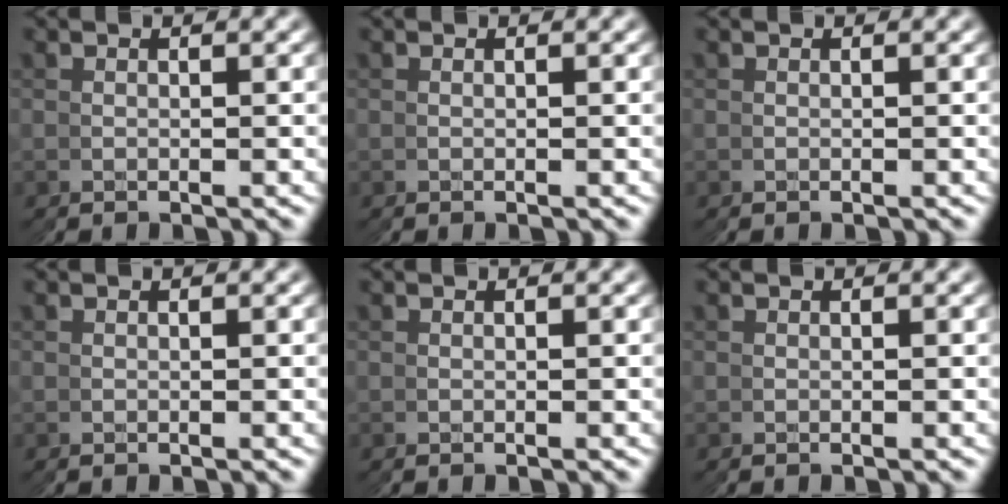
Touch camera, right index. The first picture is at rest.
{"total": 0.0}
{"total": 0.0}
{"total": 0.0}
{"total": 0.0}
{"total": 0.0}